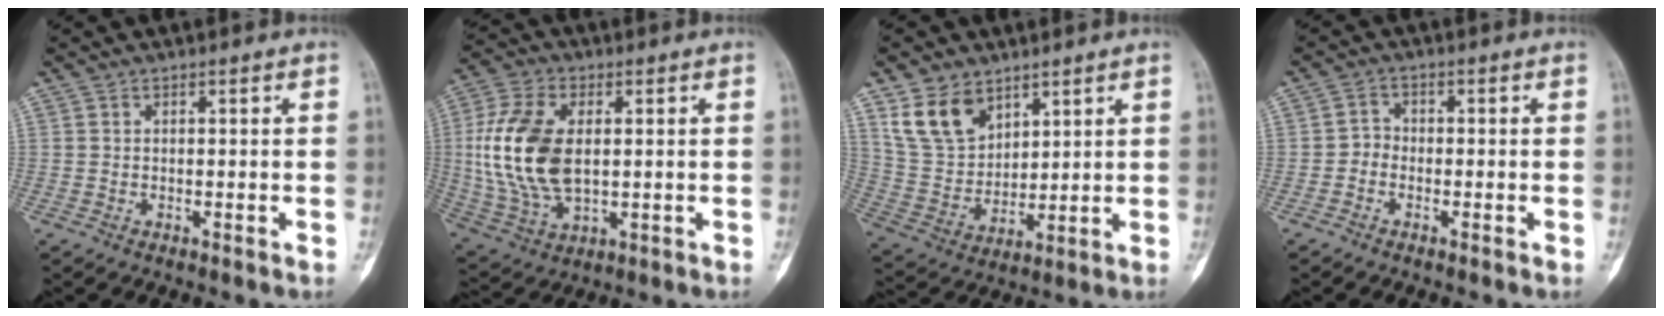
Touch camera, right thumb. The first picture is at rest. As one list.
[{"total": 16.9, "force": [1.3, 10.0, 13.6], "torque": [-0.280, -0.006, 0.032]}, {"total": 11.4, "force": [6.9, 7.4, 5.3], "torque": [-0.083, -0.031, 0.149]}, {"total": 2.1, "force": [-1.1, 1.7, 0.7], "torque": [0.004, 0.008, -0.031]}]